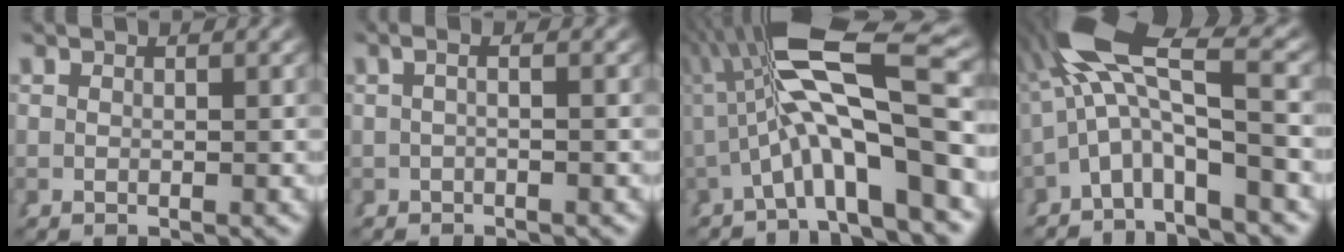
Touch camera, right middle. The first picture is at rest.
{"total": 1.5, "force": [0.1, -0.2, 1.5], "torque": [-0.012, 0.016, -0.006]}
{"total": 10.1, "force": [2.2, 2.9, 9.4], "torque": [-0.133, 0.014, 0.037]}
{"total": 7.7, "force": [1.3, 3.4, 6.8], "torque": [-0.138, -0.007, 0.026]}